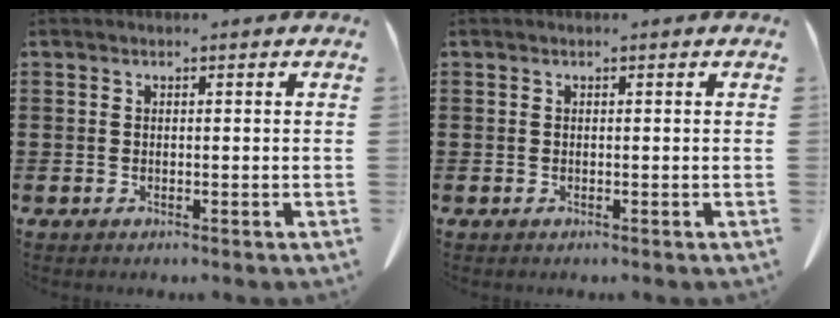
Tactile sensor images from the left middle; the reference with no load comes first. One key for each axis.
{"total": 0.0}